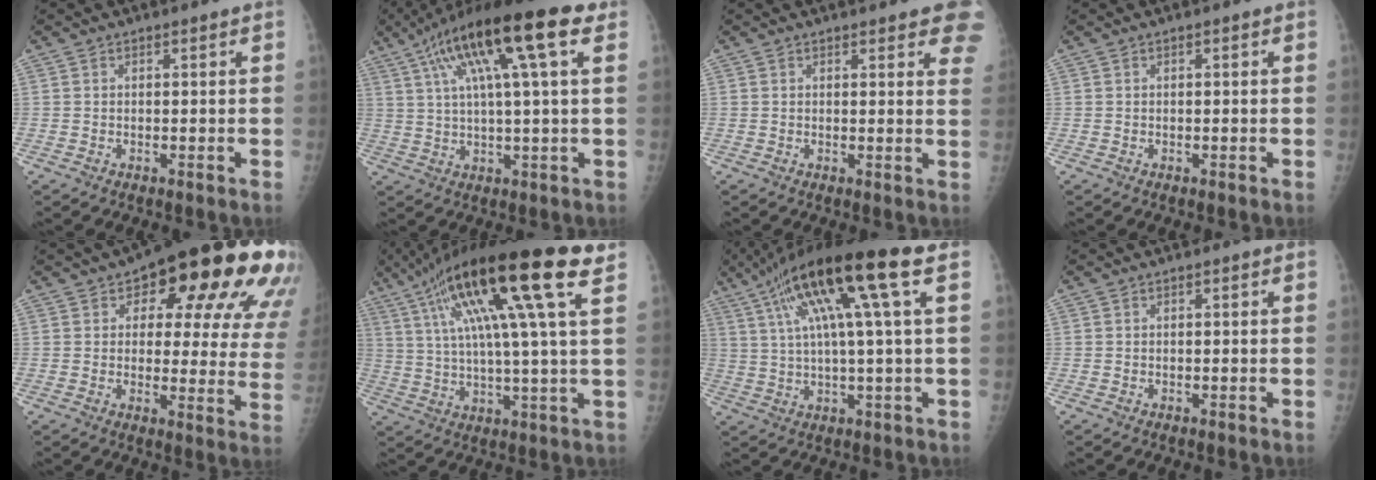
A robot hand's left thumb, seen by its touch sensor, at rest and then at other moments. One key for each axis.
{"total": 18.8, "fx": 7.7, "fy": 3.5, "fz": 16.8, "tx": -0.292, "ty": 0.021, "tz": 0.122}
{"total": 7.8, "fx": 5.4, "fy": 2.4, "fz": 5.1, "tx": -0.029, "ty": -0.016, "tz": 0.050}
{"total": 0.0}
{"total": 24.8, "fx": 11.2, "fy": 10.3, "fz": 19.6, "tx": -0.217, "ty": -0.003, "tz": 0.143}
{"total": 22.6, "fx": 10.5, "fy": 2.2, "fz": 19.9, "tx": -0.355, "ty": 0.005, "tz": 0.171}
{"total": 17.0, "fx": 6.9, "fy": 0.8, "fz": 15.5, "tx": -0.284, "ty": 0.021, "tz": 0.116}
{"total": 0.0}